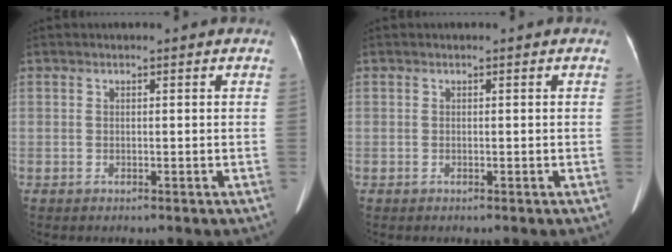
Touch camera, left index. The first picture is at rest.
{"total": 0.0}